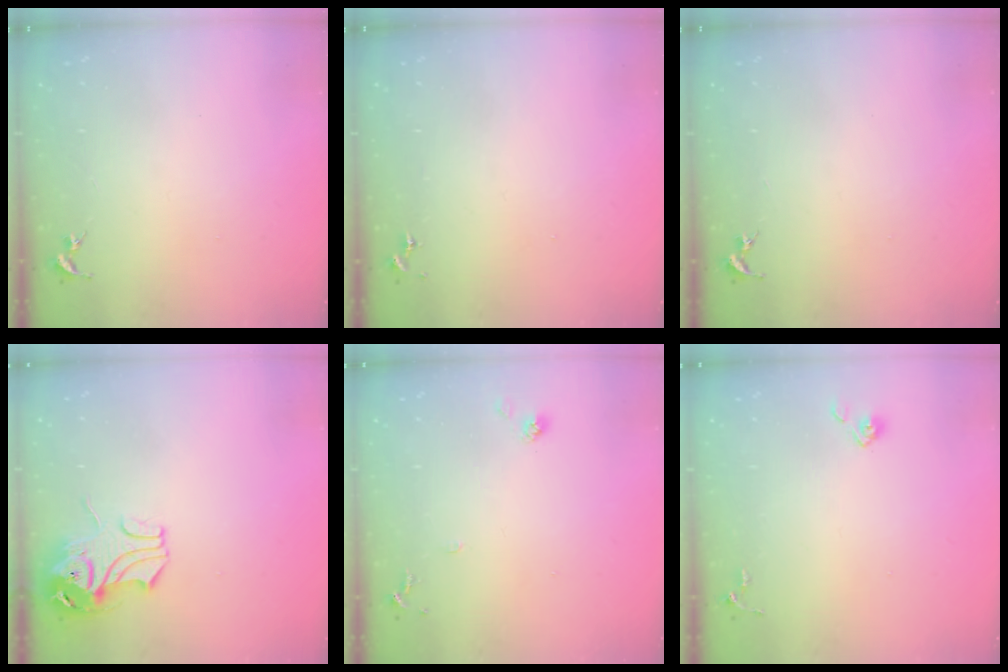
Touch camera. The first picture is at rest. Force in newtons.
{"total": 0.0}
{"total": 0.0}
{"total": 9.5, "press": 9.4, "slide": 1.2}
{"total": 7.8, "press": 7.7, "slide": 0.6}
{"total": 4.0, "press": 4.0, "slide": 0.4}